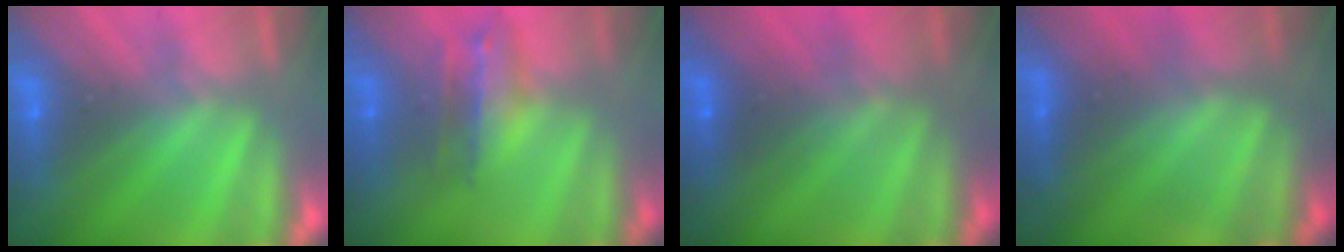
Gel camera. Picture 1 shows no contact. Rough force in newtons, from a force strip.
{"total": 2.7}
{"total": 2.0}
{"total": 4.6}